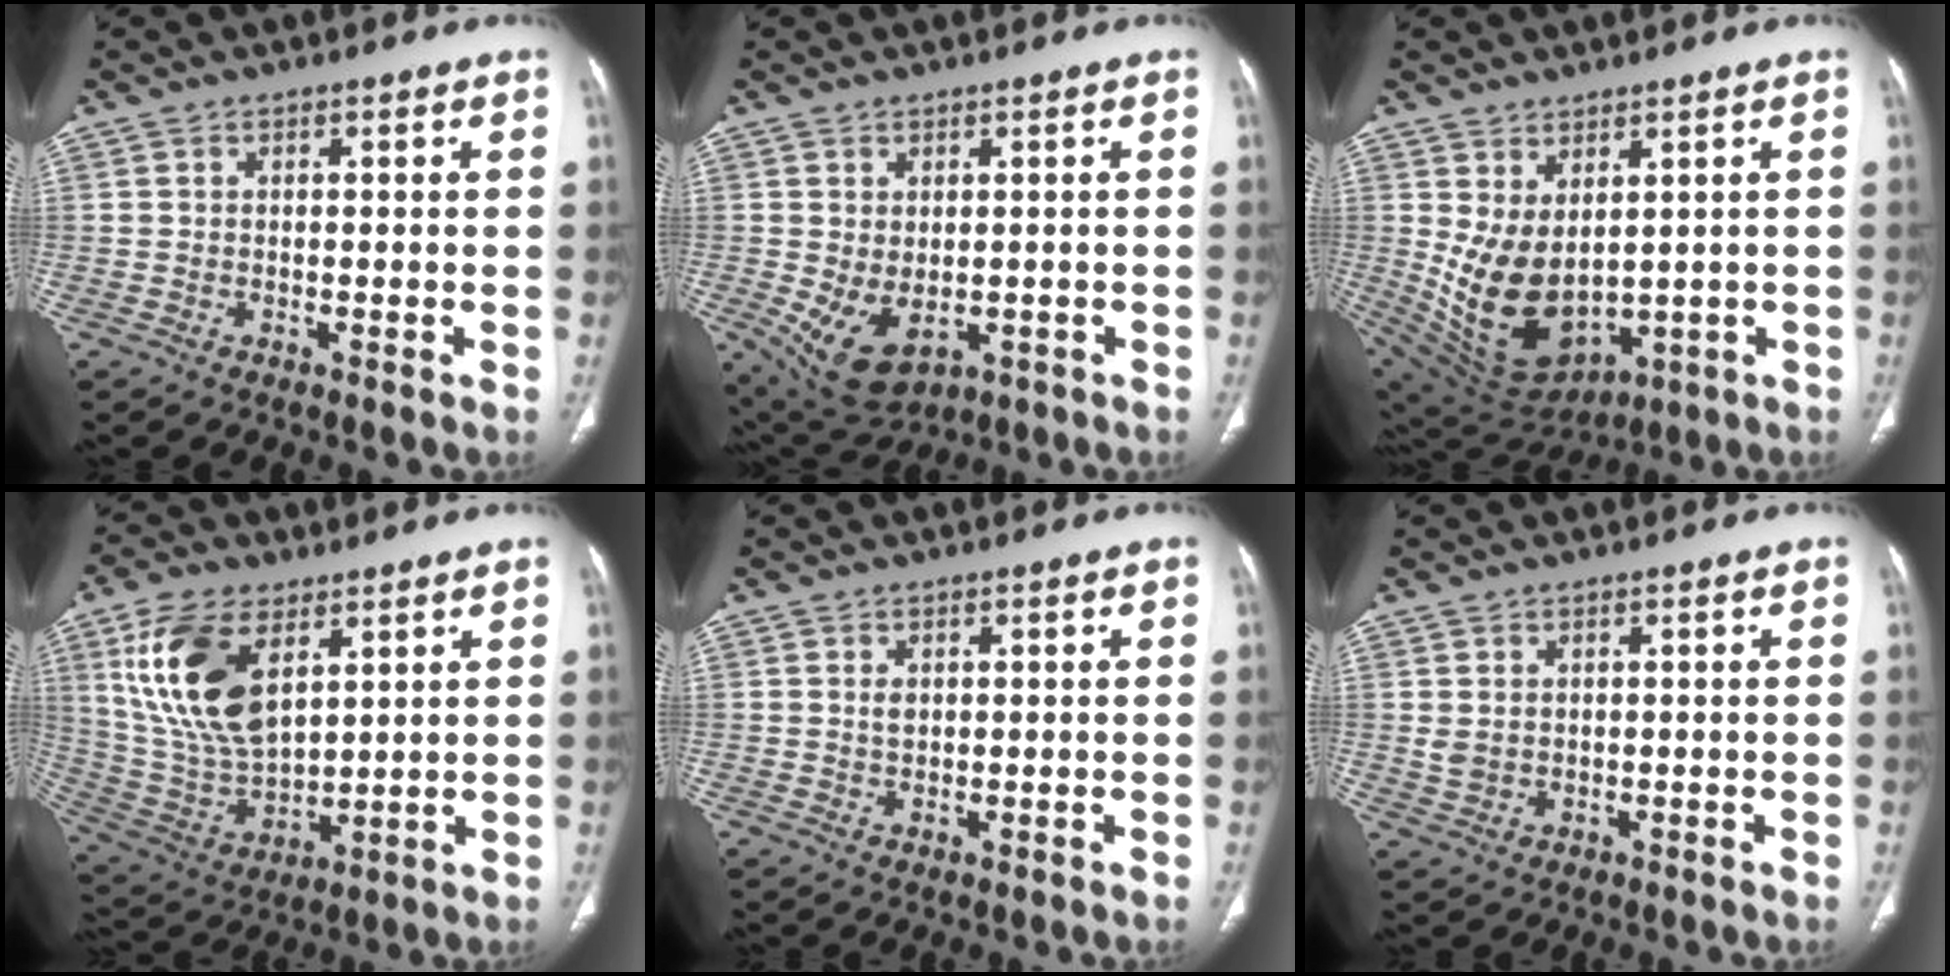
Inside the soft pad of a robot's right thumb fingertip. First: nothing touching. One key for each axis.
{"total": 8.5, "fx": -1.7, "fy": 5.4, "fz": 6.3, "tx": -0.104, "ty": -0.005, "tz": -0.003}
{"total": 13.1, "fx": 1.1, "fy": 8.2, "fz": 10.1, "tx": -0.166, "ty": -0.023, "tz": 0.061}
{"total": 17.6, "fx": 7.1, "fy": 9.3, "fz": 13.1, "tx": -0.247, "ty": -0.025, "tz": 0.148}
{"total": 1.6, "fx": 0.4, "fy": 1.1, "fz": 1.1, "tx": -0.016, "ty": -0.003, "tz": 0.010}
{"total": 2.3, "fx": 0.5, "fy": 1.8, "fz": 1.3, "tx": -0.025, "ty": -0.003, "tz": 0.019}